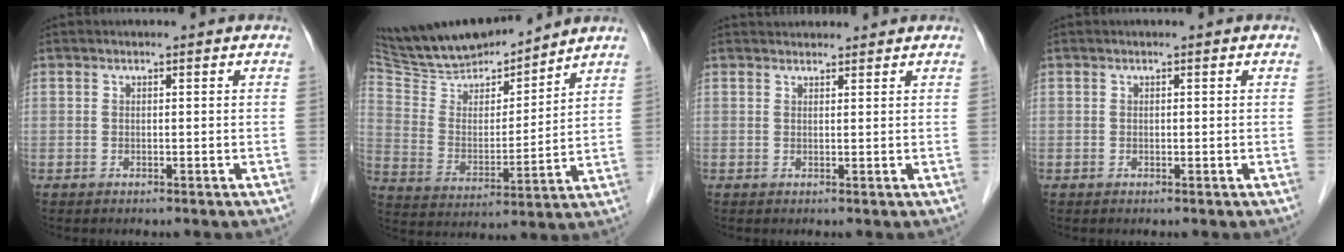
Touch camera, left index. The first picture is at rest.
{"total": 17.8, "force": [16.4, 3.0, 6.1], "torque": [-0.113, 0.003, 0.293]}
{"total": 8.5, "force": [8.1, 1.0, 2.2], "torque": [-0.041, 0.030, 0.127]}
{"total": 0.0}